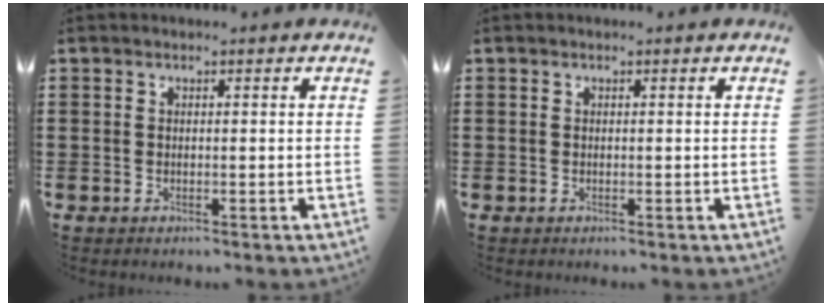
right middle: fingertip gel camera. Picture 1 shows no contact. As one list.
[{"total": 0.0}]